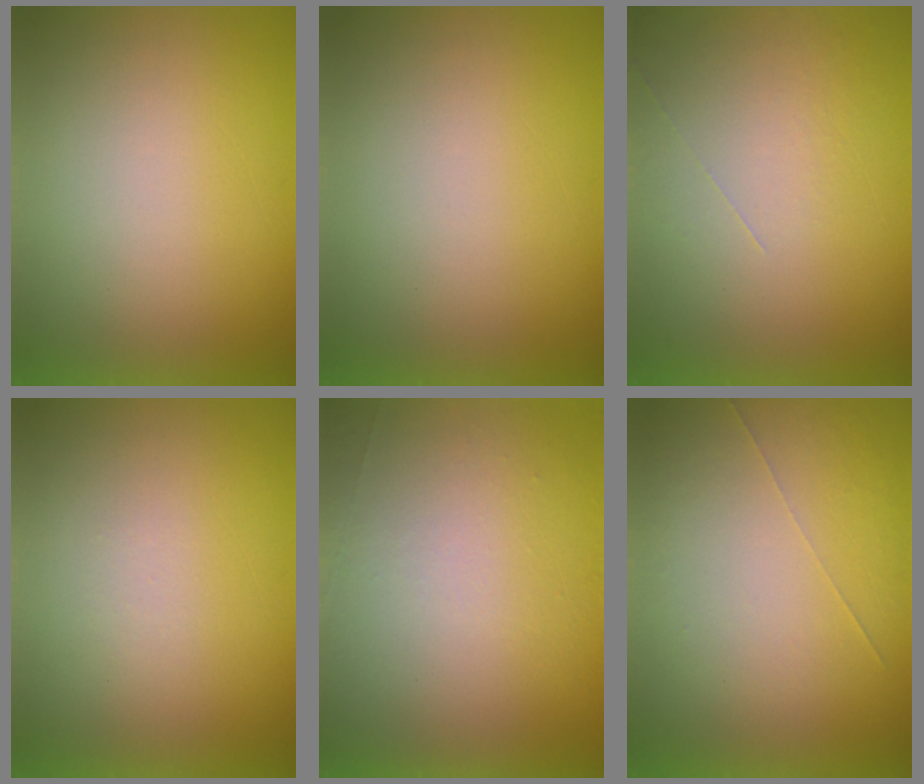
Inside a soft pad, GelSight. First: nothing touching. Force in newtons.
{"total": 0.0}
{"total": 1.1}
{"total": 1.4}
{"total": 7.0}
{"total": 1.0}